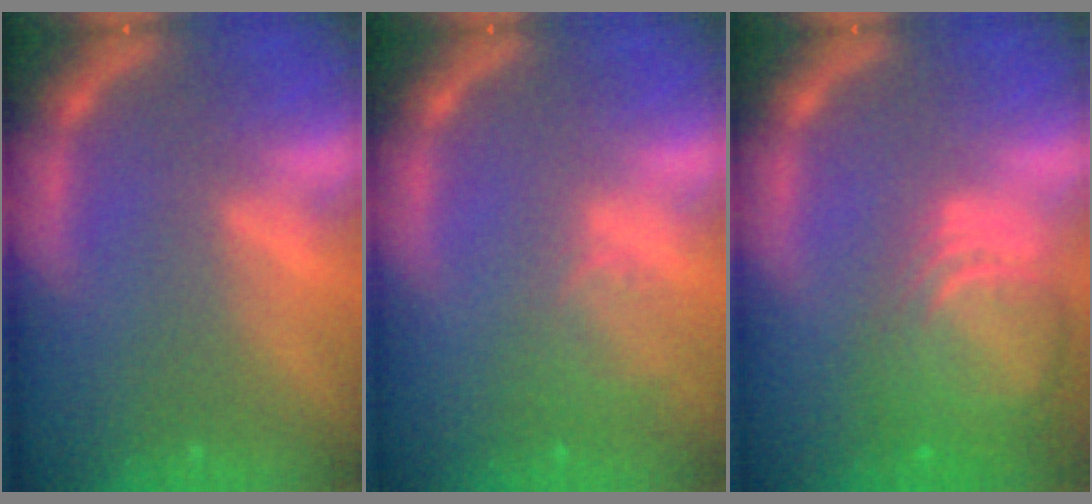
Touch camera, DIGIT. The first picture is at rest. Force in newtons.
{"total": 2.5}
{"total": 9.0}